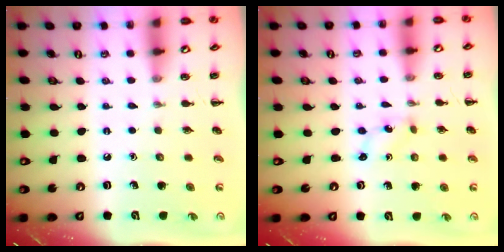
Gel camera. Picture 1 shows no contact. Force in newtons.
{"total": 0.6, "press": 0.5, "slide": 0.2}